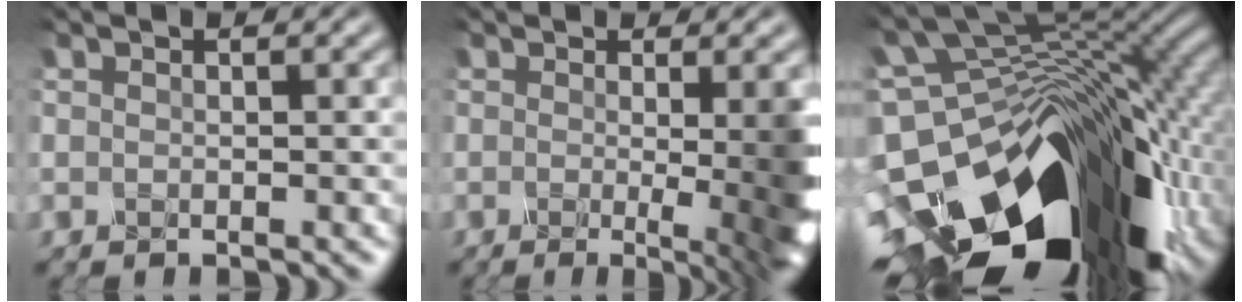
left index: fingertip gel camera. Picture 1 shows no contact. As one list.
[{"total": 9.7, "force": [0.1, 3.7, 9.0], "torque": [-0.089, 0.007, 0.004]}, {"total": 16.8, "force": [-7.7, 10.1, 11.0], "torque": [-0.223, -0.025, -0.117]}]